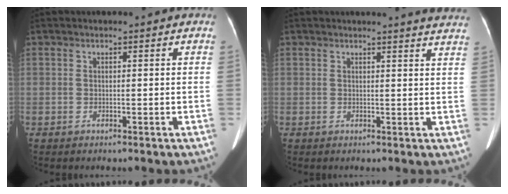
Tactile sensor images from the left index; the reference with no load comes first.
{"total": 7.9, "force": [7.6, -0.3, 2.2], "torque": [-0.021, -0.025, 0.059]}